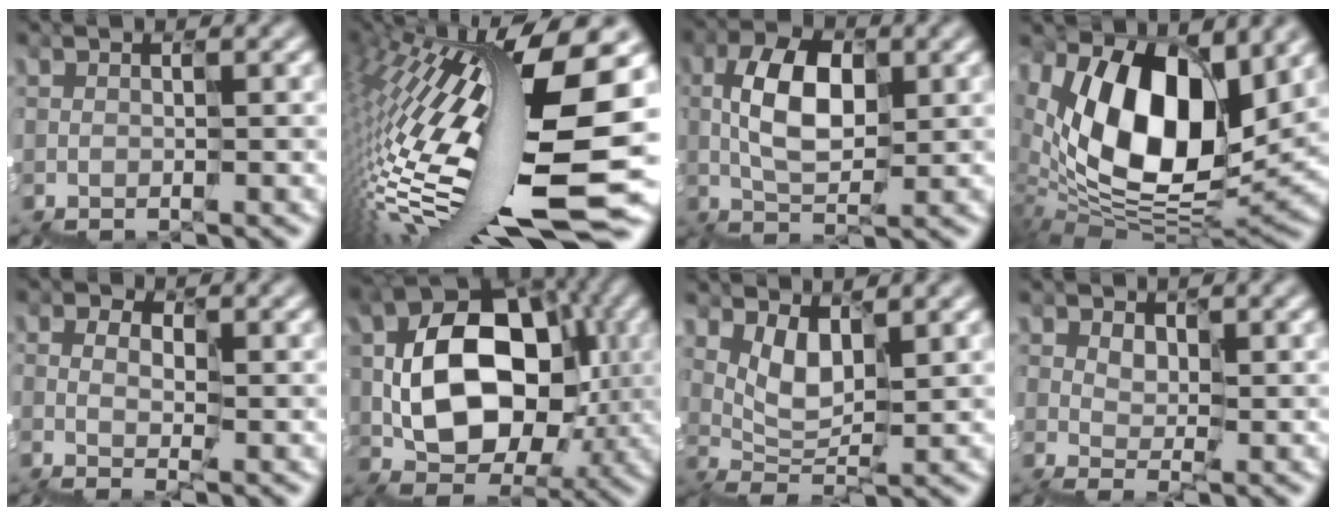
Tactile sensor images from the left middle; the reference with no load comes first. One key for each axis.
{"total": 16.5, "fx": -1.6, "fy": 3.9, "fz": 16.0, "tx": -0.310, "ty": -0.022, "tz": -0.025}
{"total": 3.8, "fx": 0.6, "fy": 2.2, "fz": 2.9, "tx": -0.071, "ty": 0.012, "tz": 0.006}
{"total": 10.8, "fx": 4.1, "fy": 6.0, "fz": 8.0, "tx": -0.145, "ty": -0.009, "tz": 0.068}
{"total": 0.0}
{"total": 10.0, "fx": 0.7, "fy": 7.9, "fz": 6.0, "tx": -0.092, "ty": 0.021, "tz": 0.006}
{"total": 1.7, "fx": 1.3, "fy": 0.7, "fz": 0.9, "tx": -0.036, "ty": -0.003, "tz": 0.028}
{"total": 0.9, "fx": 0.6, "fy": 0.7, "fz": 0.1, "tx": -0.014, "ty": 0.000, "tz": 0.013}